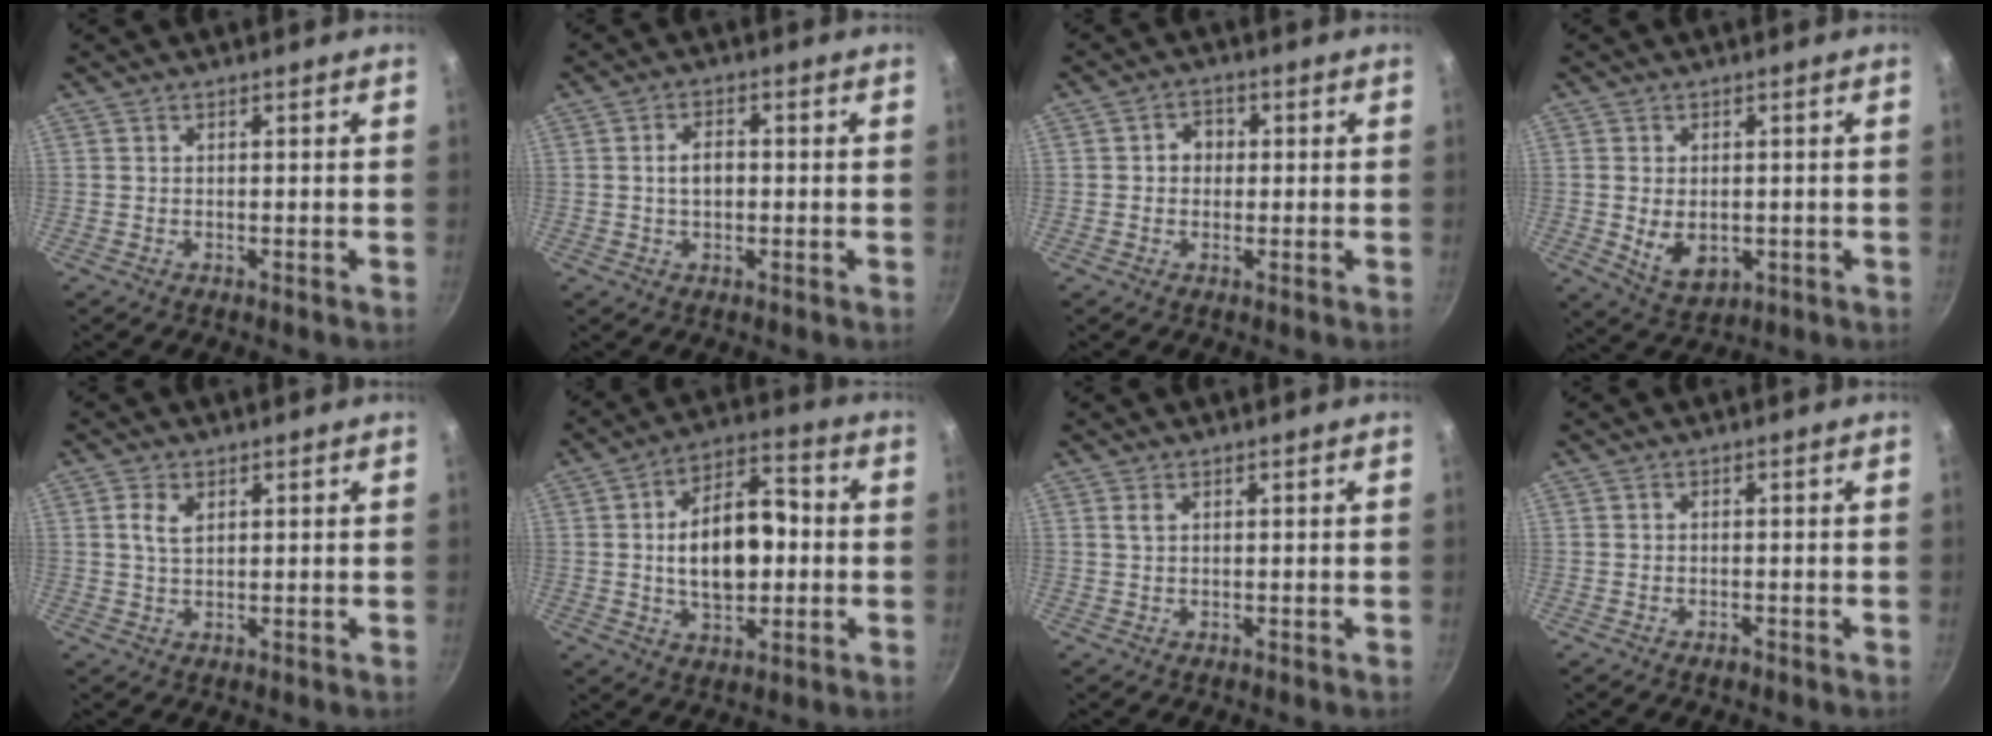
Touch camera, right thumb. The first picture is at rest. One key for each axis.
{"total": 4.0, "fx": 0.0, "fy": 2.4, "fz": 3.2, "tx": -0.047, "ty": 0.015, "tz": -0.003}
{"total": 3.7, "fx": 0.2, "fy": 3.3, "fz": 1.8, "tx": -0.004, "ty": 0.008, "tz": -0.002}
{"total": 7.2, "fx": -0.7, "fy": 4.9, "fz": 5.2, "tx": -0.077, "ty": -0.010, "tz": 0.003}
{"total": 3.3, "fx": 1.2, "fy": 2.0, "fz": 2.4, "tx": -0.043, "ty": -0.001, "tz": 0.022}
{"total": 15.6, "fx": -0.2, "fy": 9.3, "fz": 12.5, "tx": -0.173, "ty": 0.024, "tz": -0.008}
{"total": 1.0, "fx": 0.5, "fy": 0.5, "fz": 0.8, "tx": -0.016, "ty": 0.001, "tz": 0.011}
{"total": 1.2, "fx": -0.9, "fy": 0.7, "fz": 0.6, "tx": -0.012, "ty": 0.007, "tz": -0.014}